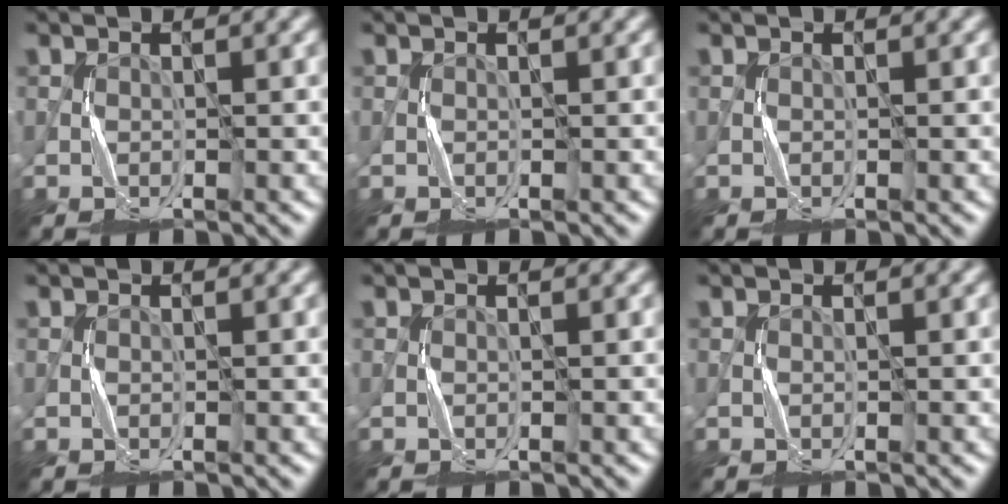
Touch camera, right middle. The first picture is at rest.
{"total": 0.0}
{"total": 0.0}
{"total": 0.0}
{"total": 0.0}
{"total": 0.0}